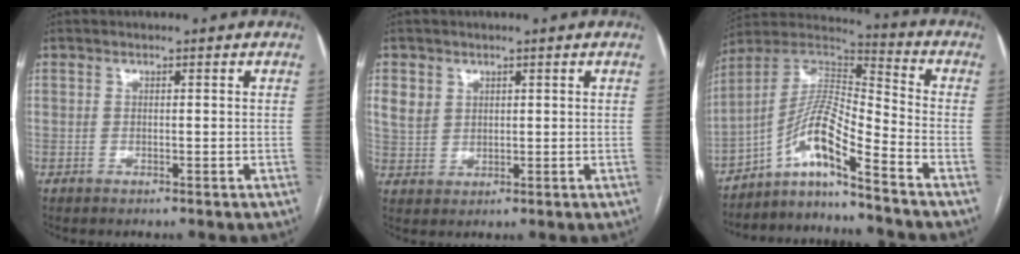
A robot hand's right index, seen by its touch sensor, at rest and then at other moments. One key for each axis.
{"total": 4.5, "fx": 2.0, "fy": 3.7, "fz": 1.4, "tx": -0.032, "ty": 0.007, "tz": 0.049}
{"total": 10.6, "fx": -7.0, "fy": 0.2, "fz": 8.0, "tx": -0.158, "ty": 0.021, "tz": -0.133}